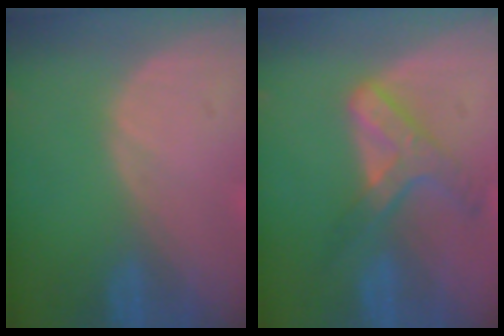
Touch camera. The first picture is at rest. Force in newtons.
{"total": 6.8, "press": 5.9, "slide": 3.4}